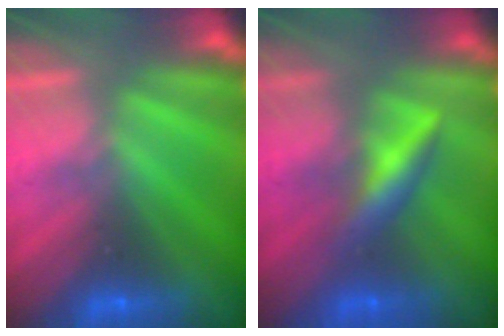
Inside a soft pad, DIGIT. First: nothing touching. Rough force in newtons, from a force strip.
{"total": 2.5}